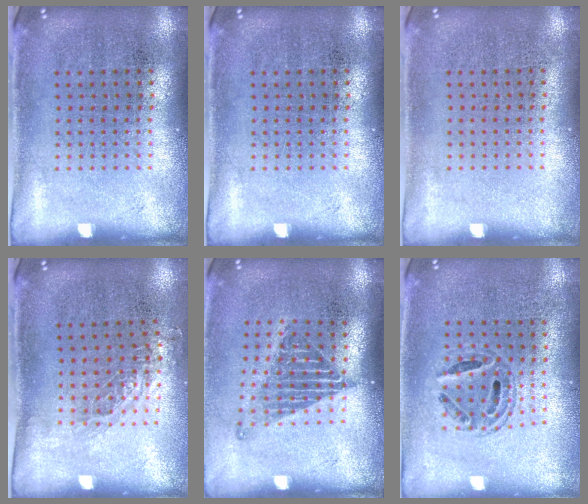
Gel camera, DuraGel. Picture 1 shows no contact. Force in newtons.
{"total": 0.0}
{"total": 0.0}
{"total": 0.8, "press": 0.8, "slide": 0.2}
{"total": 1.3, "press": 1.1, "slide": 0.7}
{"total": 0.6, "press": 0.6, "slide": 0.2}